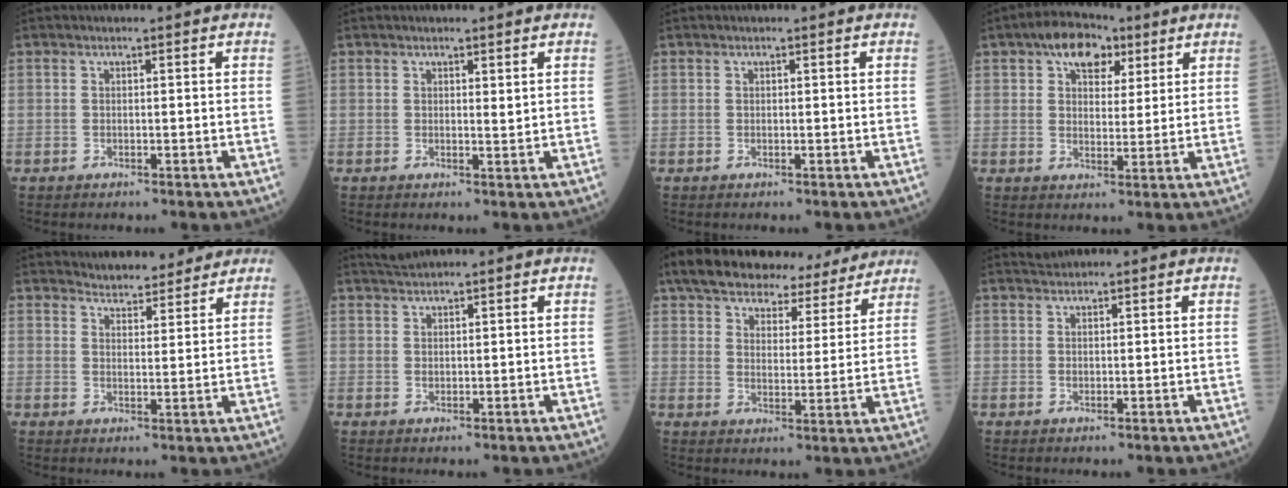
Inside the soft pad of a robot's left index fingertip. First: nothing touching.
{"total": 0.8, "force": [0.5, 0.2, 0.6], "torque": [-0.008, -0.004, 0.006]}
{"total": 0.0}
{"total": 7.5, "force": [4.3, 4.4, 4.4], "torque": [-0.071, 0.027, 0.067]}
{"total": 7.8, "force": [7.4, 1.9, 1.4], "torque": [-0.016, 0.009, 0.095]}
{"total": 2.0, "force": [2.0, -0.1, 0.3], "torque": [-0.010, 0.008, 0.045]}
{"total": 17.0, "force": [15.1, 5.0, 6.2], "torque": [-0.085, 0.025, 0.204]}
{"total": 1.4, "force": [1.3, 0.2, -0.1], "torque": [-0.002, 0.006, 0.028]}